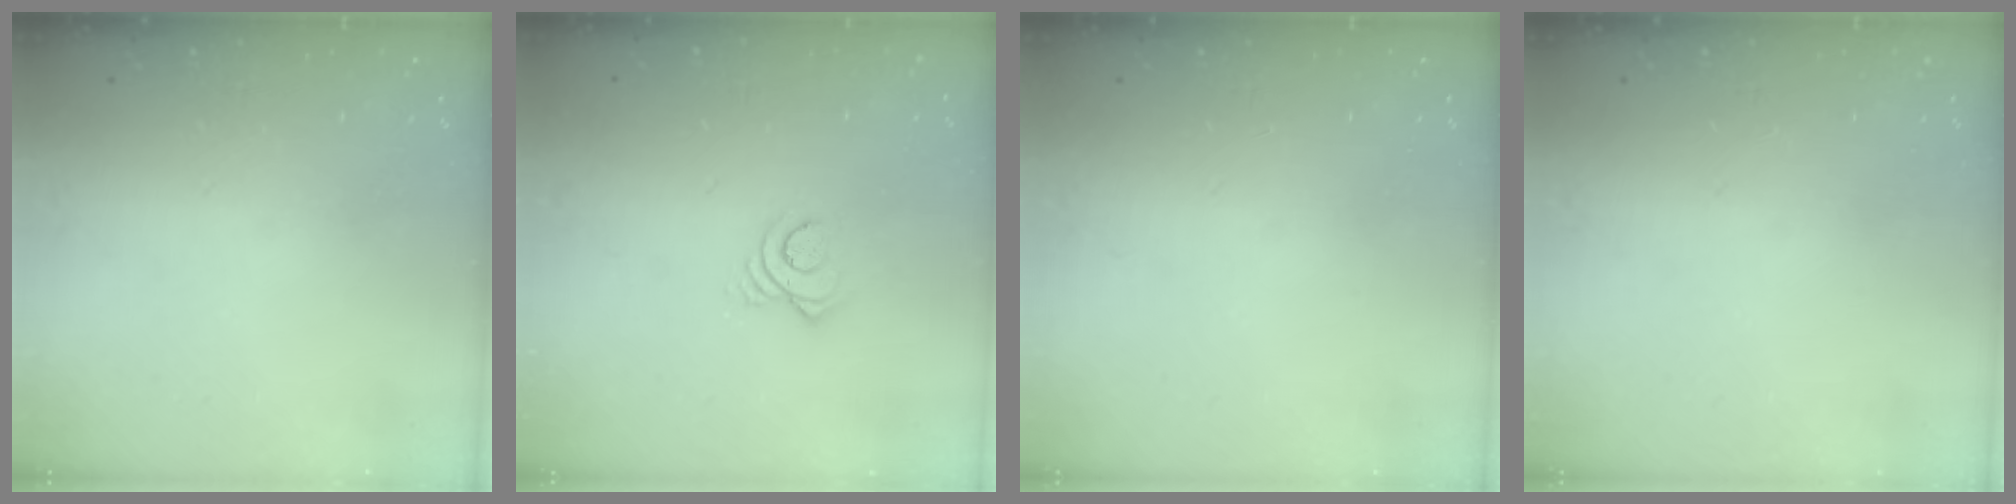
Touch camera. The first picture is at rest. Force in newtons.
{"total": 5.5, "press": 5.5, "slide": 0.4}
{"total": 0.0}
{"total": 0.0}